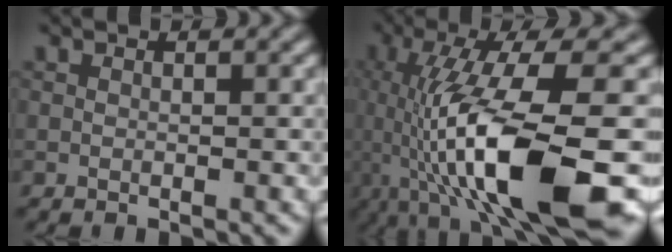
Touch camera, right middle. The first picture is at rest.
{"total": 13.0, "force": [-4.3, 3.0, 11.9], "torque": [-0.223, 0.005, -0.059]}